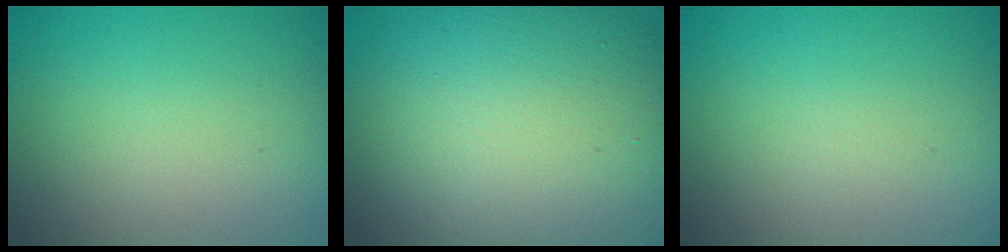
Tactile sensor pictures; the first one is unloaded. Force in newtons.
{"total": 15.2, "press": 15.1, "slide": 1.0}
{"total": 0.0}